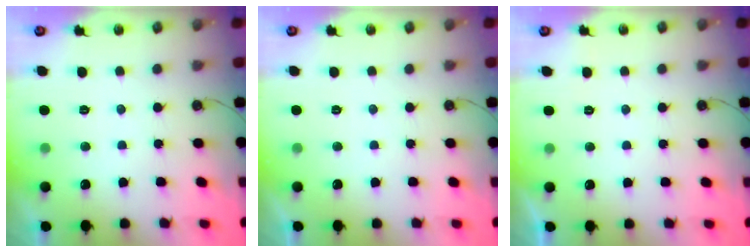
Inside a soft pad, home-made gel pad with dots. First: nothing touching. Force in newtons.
{"total": 0.0}
{"total": 0.0}